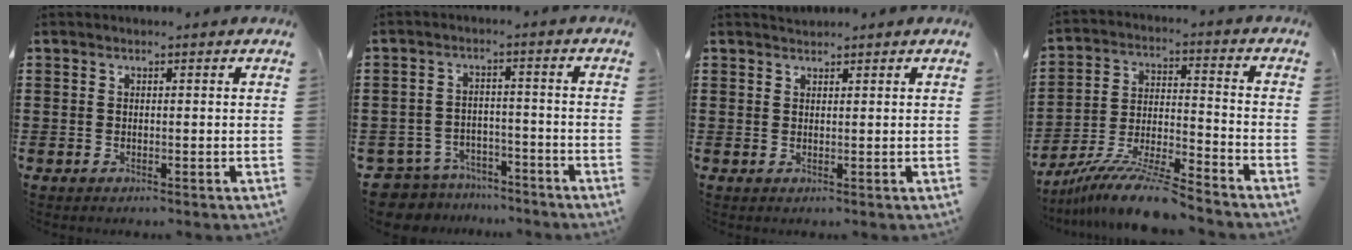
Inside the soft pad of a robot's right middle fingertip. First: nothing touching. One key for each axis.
{"total": 5.4, "fx": -5.3, "fy": 1.3, "fz": 0.1, "tx": -0.027, "ty": 0.006, "tz": -0.115}
{"total": 1.1, "fx": 1.0, "fy": 0.1, "fz": -0.2, "tx": 0.000, "ty": -0.002, "tz": 0.021}
{"total": 10.9, "fx": -9.9, "fy": 0.5, "fz": 4.7, "tx": -0.088, "ty": 0.014, "tz": -0.192}